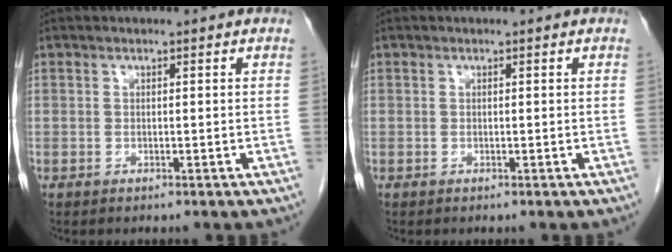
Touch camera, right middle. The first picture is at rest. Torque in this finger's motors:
{"motor_torque": [-0.12, -0.15, 0.01, 0.00]}